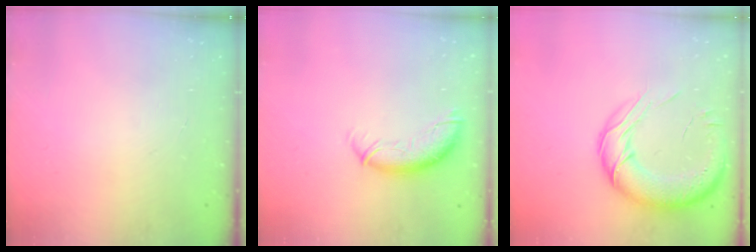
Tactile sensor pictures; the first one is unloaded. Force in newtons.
{"total": 10.0, "press": 9.9, "slide": 0.8}
{"total": 18.1, "press": 17.6, "slide": 4.2}